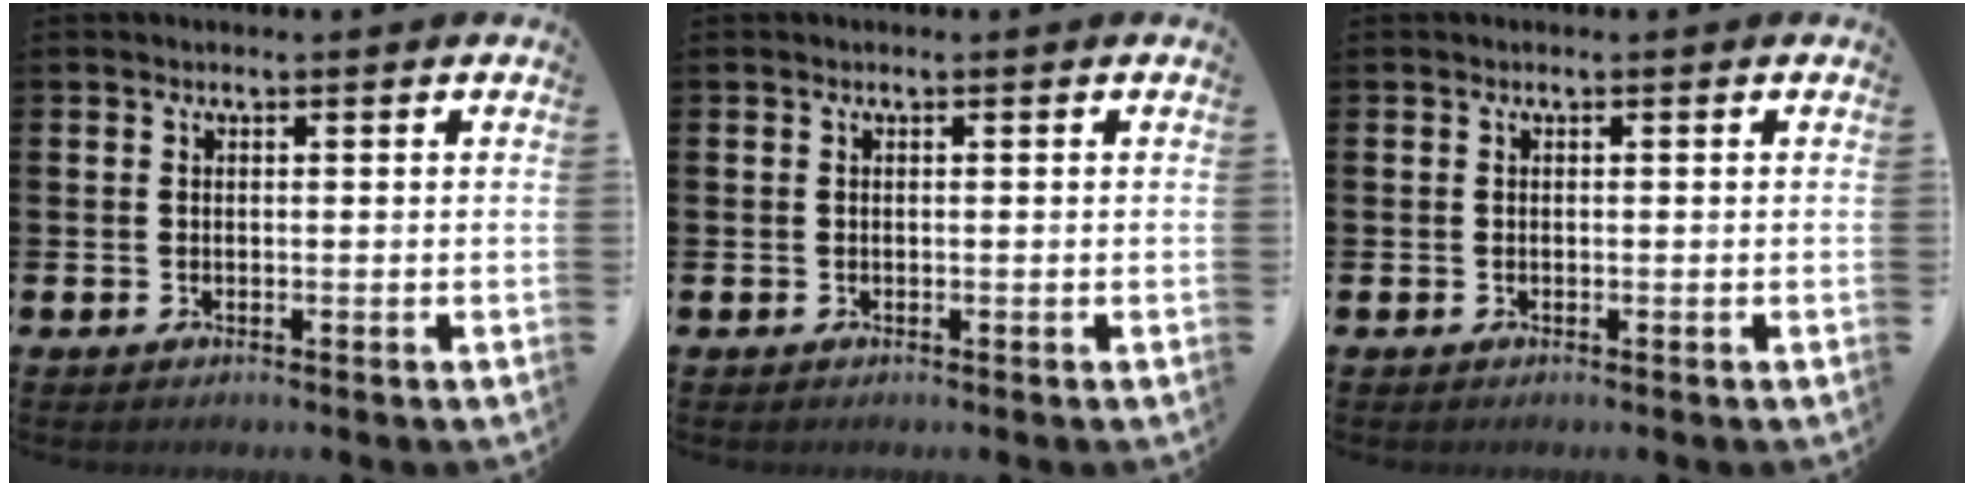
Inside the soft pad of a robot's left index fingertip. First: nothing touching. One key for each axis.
{"total": 0.0}
{"total": 0.0}